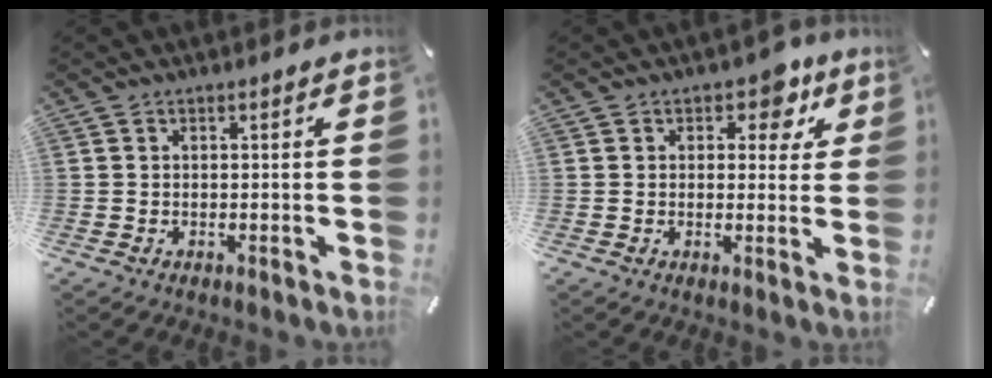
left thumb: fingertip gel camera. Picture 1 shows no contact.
{"total": 6.1, "force": [3.1, 4.0, 3.3], "torque": [-0.021, -0.013, 0.044]}